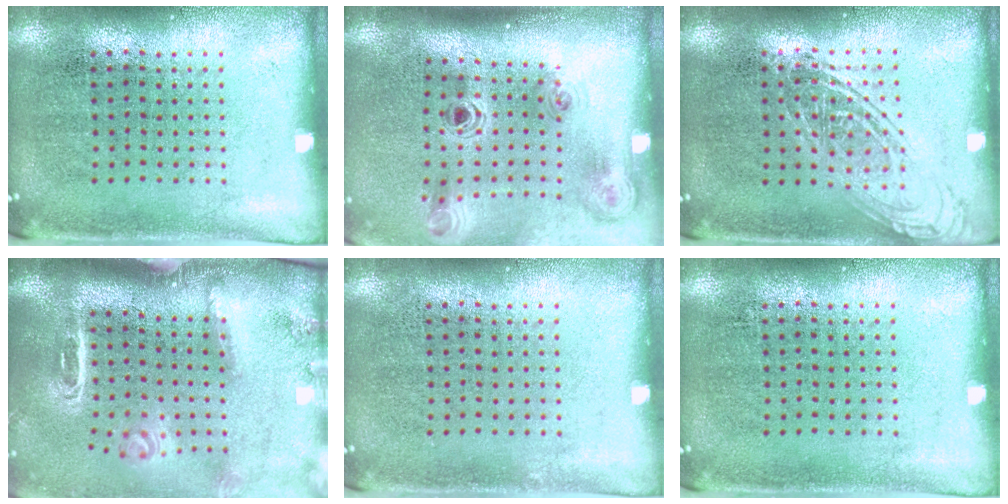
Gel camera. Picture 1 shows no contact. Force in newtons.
{"total": 1.4, "press": 1.2, "slide": 0.8}
{"total": 1.6, "press": 1.6, "slide": 0.1}
{"total": 3.1, "press": 2.1, "slide": 2.3}
{"total": 0.0}
{"total": 0.0}